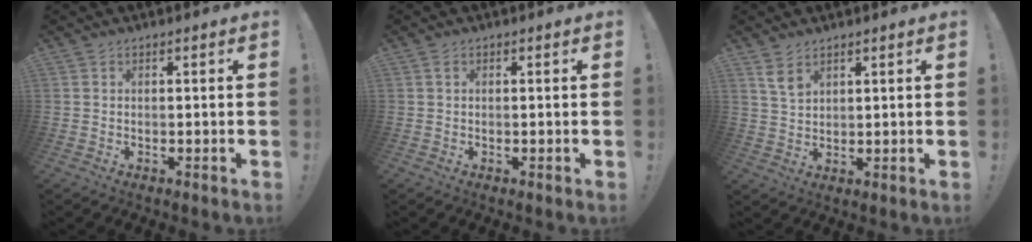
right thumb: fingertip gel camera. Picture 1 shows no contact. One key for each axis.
{"total": 0.6, "fx": 0.2, "fy": 0.2, "fz": 0.6, "tx": -0.011, "ty": 0.001, "tz": 0.003}
{"total": 4.9, "fx": 3.3, "fy": 2.4, "fz": 2.8, "tx": -0.043, "ty": -0.019, "tz": 0.061}